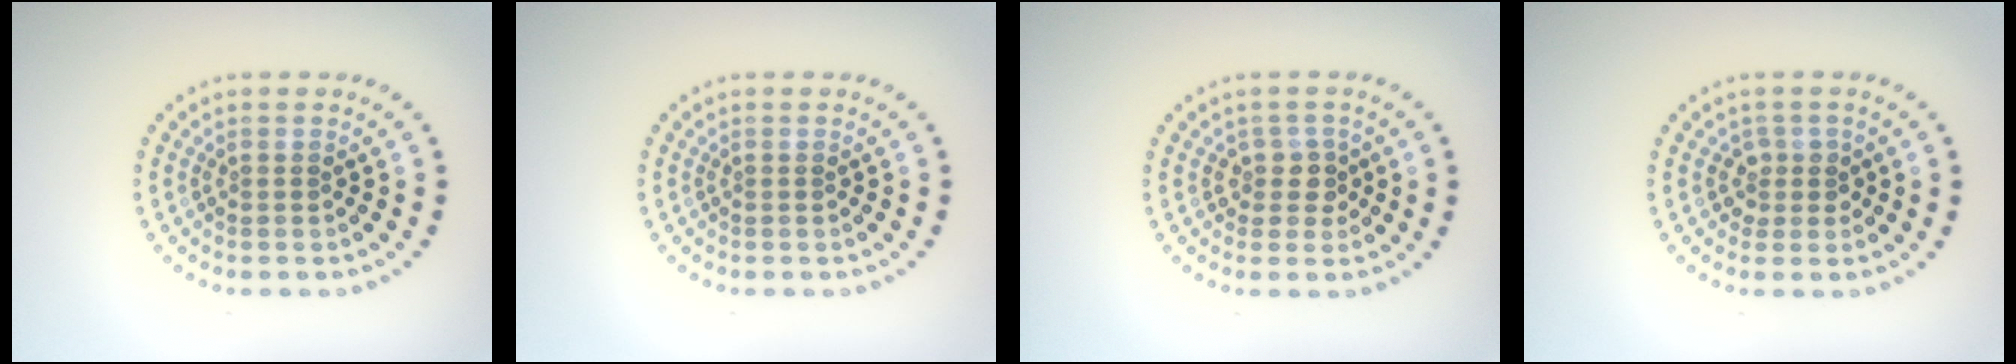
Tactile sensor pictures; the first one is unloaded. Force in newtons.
{"total": 0.0}
{"total": 2.0, "press": 1.6, "slide": 1.2}
{"total": 1.7, "press": 1.3, "slide": 1.0}